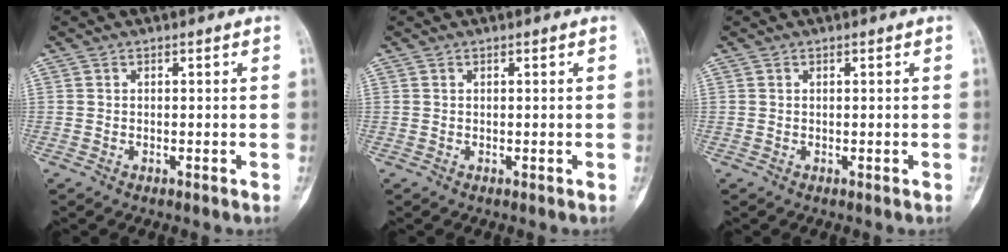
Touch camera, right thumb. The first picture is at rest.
{"total": 0.0}
{"total": 0.0}